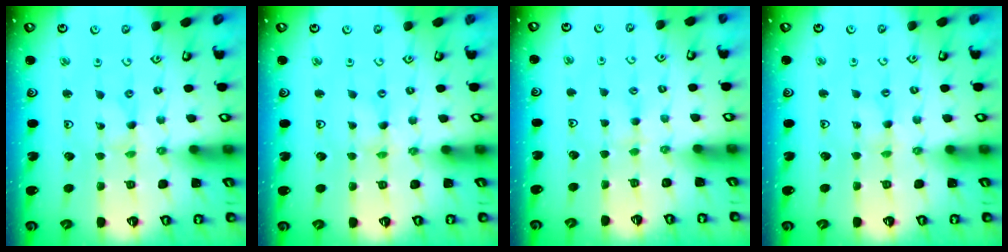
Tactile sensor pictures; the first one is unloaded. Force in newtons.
{"total": 0.0}
{"total": 2.3, "press": 2.3, "slide": 0.4}
{"total": 1.1, "press": 1.1, "slide": 0.3}